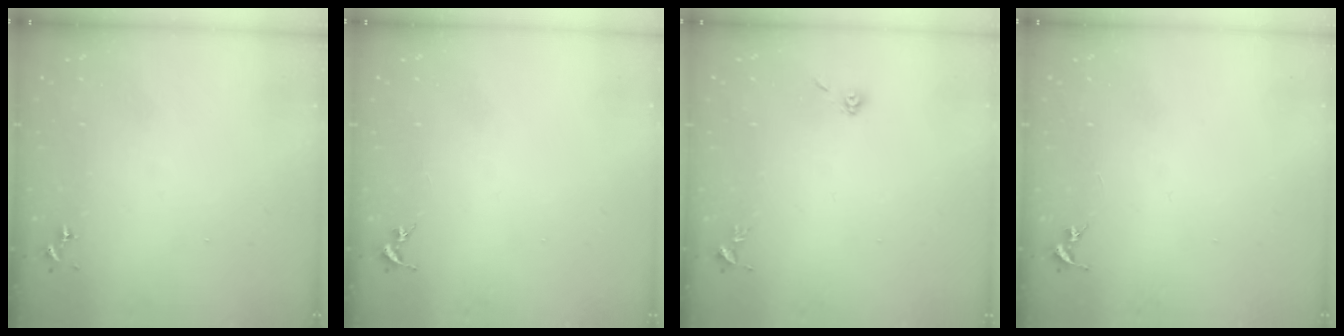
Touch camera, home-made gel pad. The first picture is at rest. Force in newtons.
{"total": 0.0}
{"total": 3.7, "press": 3.5, "slide": 1.4}
{"total": 0.0}